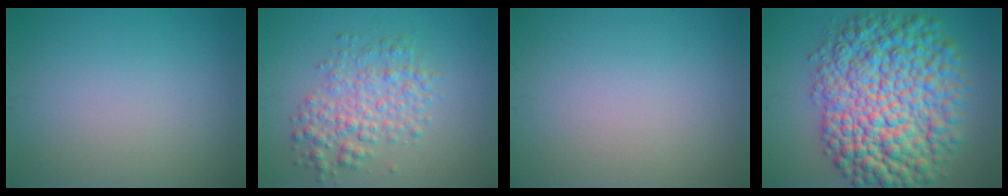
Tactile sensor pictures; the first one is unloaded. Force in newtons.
{"total": 4.0, "press": 4.0, "slide": 0.0}
{"total": 0.0}
{"total": 14.3, "press": 14.3, "slide": 0.3}